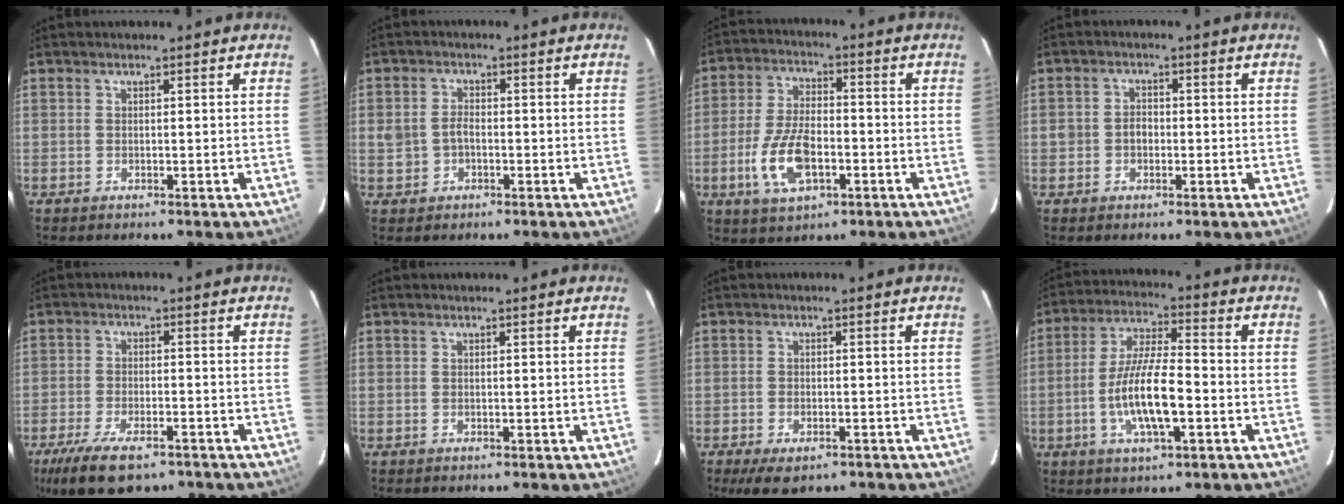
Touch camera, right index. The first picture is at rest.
{"total": 3.5, "force": [-0.7, 2.8, 2.0], "torque": [-0.044, 0.006, -0.007]}
{"total": 11.5, "force": [-3.9, 5.6, 9.3], "torque": [-0.197, -0.003, -0.068]}
{"total": 2.8, "force": [-0.8, 2.5, 1.2], "torque": [-0.024, 0.008, -0.012]}
{"total": 13.2, "force": [-9.2, 5.3, 7.8], "torque": [-0.181, -0.033, -0.155]}
{"total": 0.0}
{"total": 6.3, "force": [-4.4, 2.7, 3.6], "torque": [-0.085, -0.021, -0.070]}
{"total": 12.0, "force": [-3.4, 3.1, 11.1], "torque": [-0.220, -0.005, -0.062]}